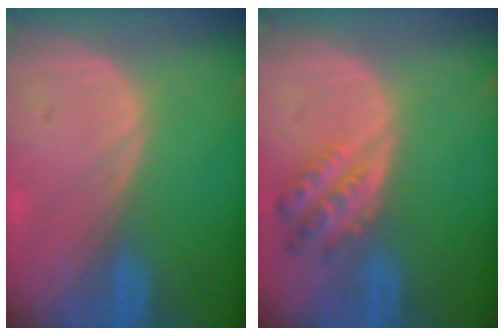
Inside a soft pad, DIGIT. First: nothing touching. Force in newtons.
{"total": 4.8, "press": 4.8, "slide": 0.5}